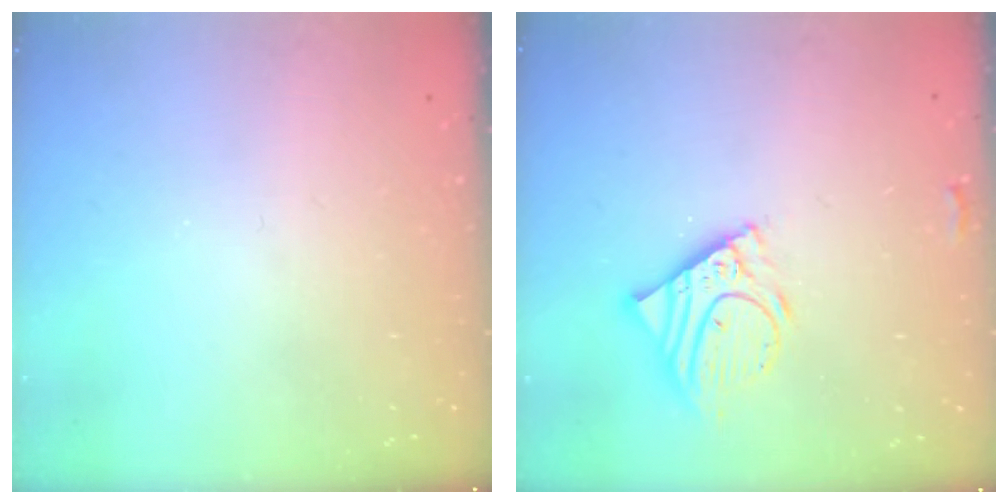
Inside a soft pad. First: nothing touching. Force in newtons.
{"total": 10.0, "press": 9.9, "slide": 1.3}